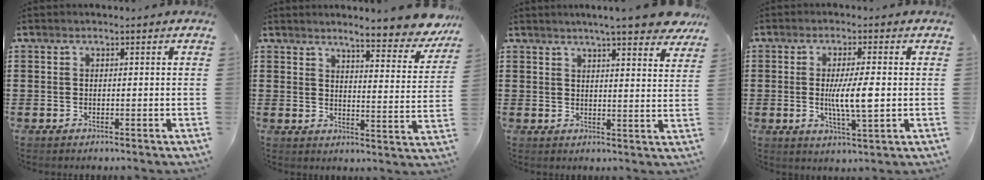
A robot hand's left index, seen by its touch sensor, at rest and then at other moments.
{"total": 6.1, "force": [5.6, -0.2, 2.5], "torque": [-0.053, -0.037, 0.092]}
{"total": 6.5, "force": [5.7, -0.1, 3.1], "torque": [-0.061, -0.020, 0.098]}
{"total": 6.8, "force": [0.0, 1.1, 6.7], "torque": [-0.126, -0.010, -0.009]}